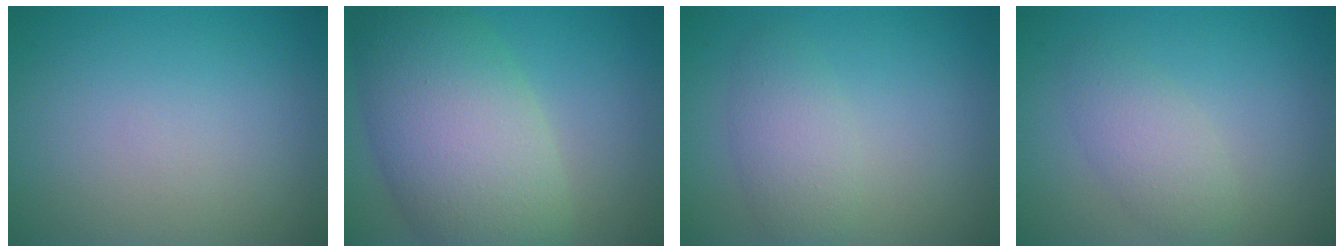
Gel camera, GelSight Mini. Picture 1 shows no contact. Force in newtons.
{"total": 10.9, "press": 10.9, "slide": 0.7}
{"total": 2.9, "press": 2.9, "slide": 0.1}
{"total": 2.7, "press": 2.7, "slide": 0.1}